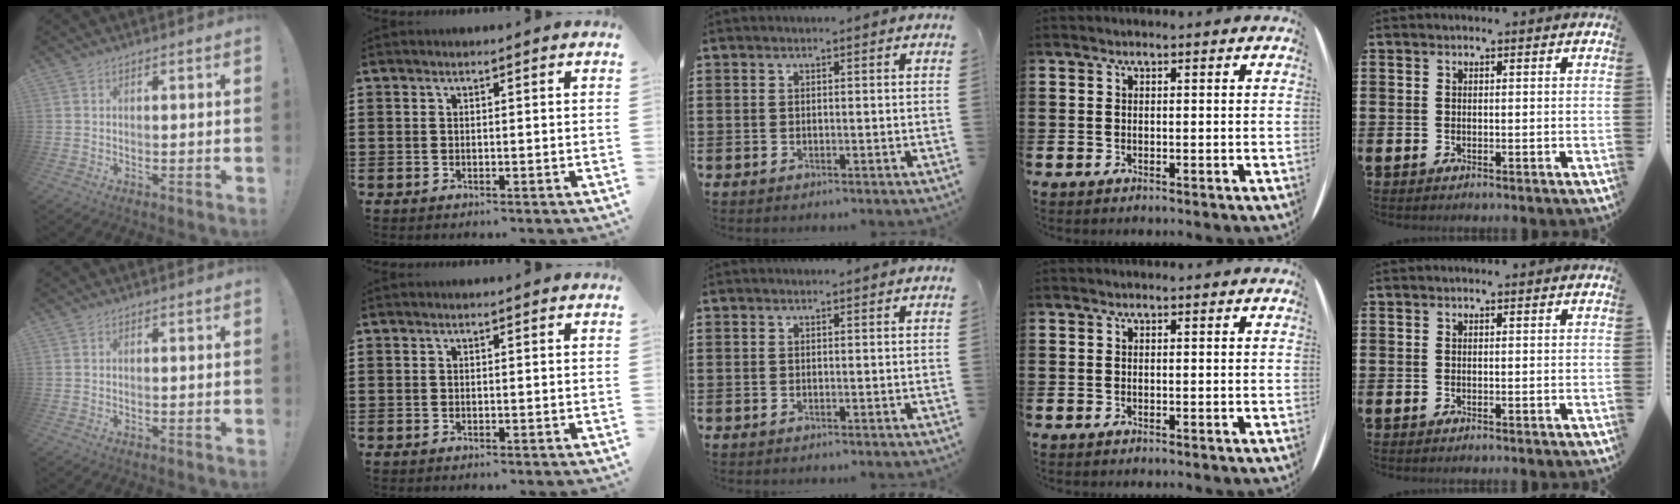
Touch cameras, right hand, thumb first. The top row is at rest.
{}